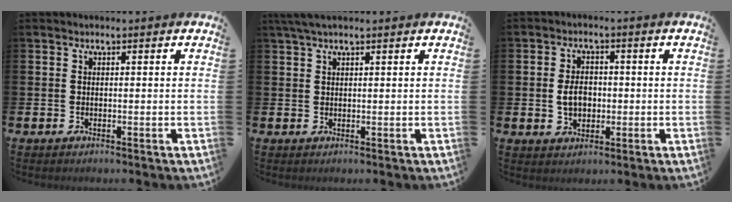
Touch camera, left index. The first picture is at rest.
{"total": 2.2, "force": [1.6, 0.4, 1.5], "torque": [-0.035, 0.006, 0.030]}
{"total": 3.8, "force": [-0.3, 2.8, 2.6], "torque": [-0.030, 0.001, -0.013]}